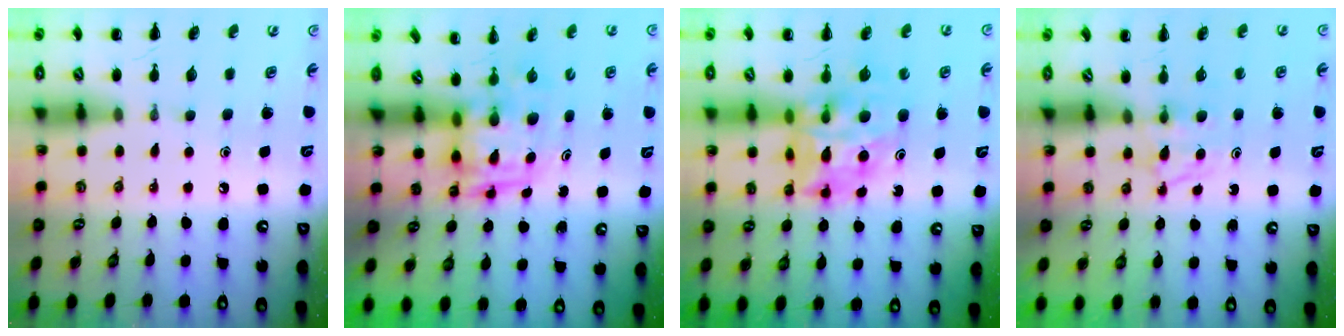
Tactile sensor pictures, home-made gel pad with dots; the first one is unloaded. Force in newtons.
{"total": 3.9, "press": 3.9, "slide": 0.7}
{"total": 10.1, "press": 9.6, "slide": 3.0}
{"total": 3.3, "press": 3.1, "slide": 1.2}